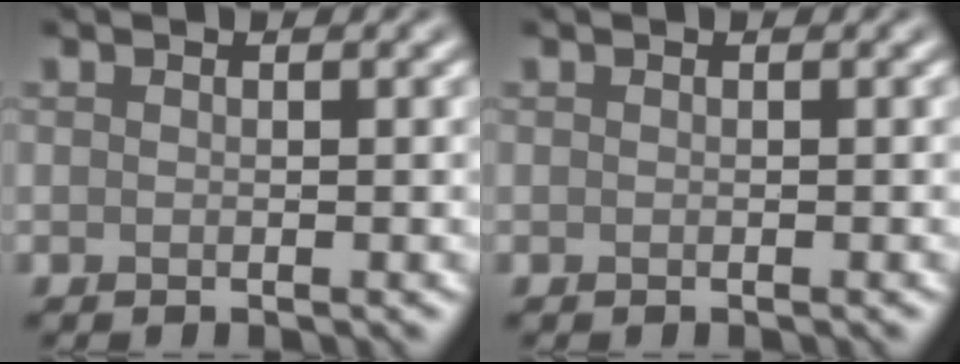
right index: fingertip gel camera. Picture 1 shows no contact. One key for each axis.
{"total": 0.0}